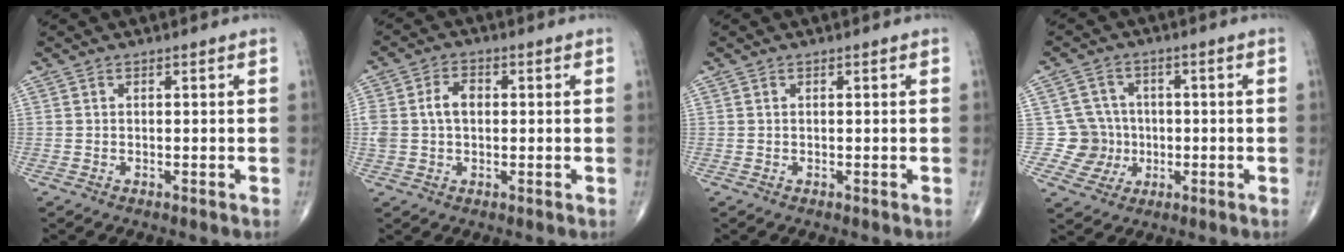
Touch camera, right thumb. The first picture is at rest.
{"total": 5.9, "force": [0.5, 4.0, 4.3], "torque": [-0.092, 0.020, 0.010]}
{"total": 0.0}
{"total": 4.4, "force": [-0.6, 4.4, -0.2], "torque": [0.033, 0.012, -0.016]}